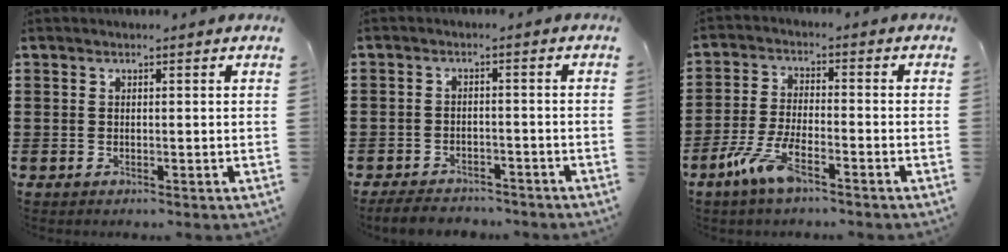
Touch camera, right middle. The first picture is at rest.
{"total": 3.6, "force": [-3.5, 0.9, 0.2], "torque": [-0.013, 0.001, -0.076]}
{"total": 7.2, "force": [-4.3, 1.8, 5.4], "torque": [-0.127, -0.011, -0.083]}